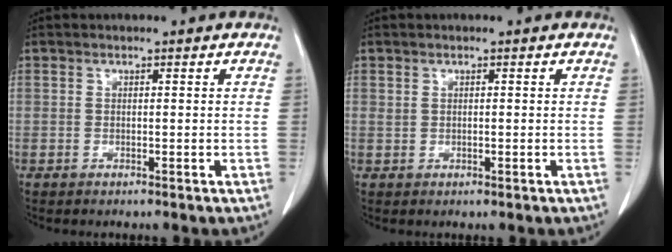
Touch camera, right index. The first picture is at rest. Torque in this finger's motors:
{"motor_torque": [-0.21, 0.06, -0.01, -0.01]}